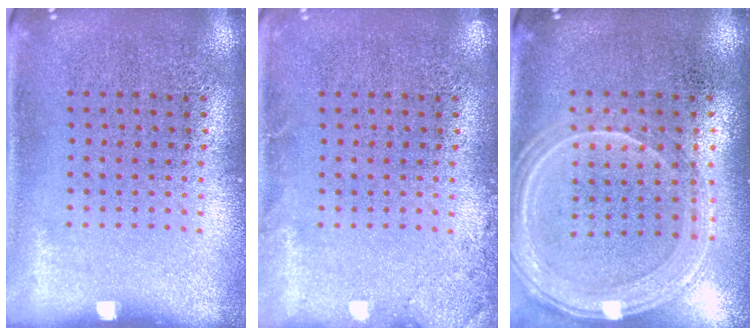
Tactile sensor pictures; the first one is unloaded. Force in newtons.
{"total": 1.4, "press": 1.4, "slide": 0.3}
{"total": 1.3, "press": 1.3, "slide": 0.2}